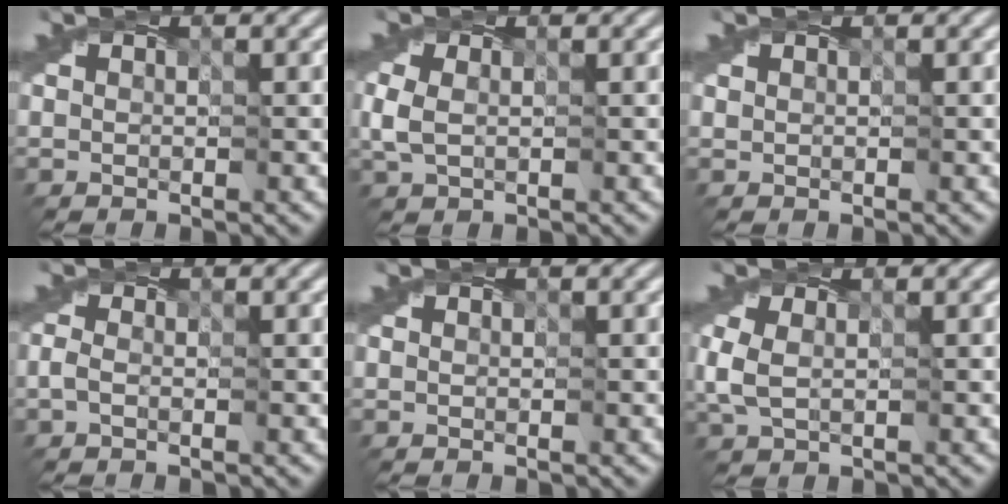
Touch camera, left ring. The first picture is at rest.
{"total": 1.7, "force": [-0.1, 1.2, 1.2], "torque": [-0.036, 0.000, -0.001]}
{"total": 0.0}
{"total": 0.6, "force": [-0.5, 0.2, 0.3], "torque": [-0.012, 0.002, -0.013]}
{"total": 0.0}
{"total": 2.0, "force": [0.0, 1.2, 1.5], "torque": [-0.046, 0.000, 0.002]}